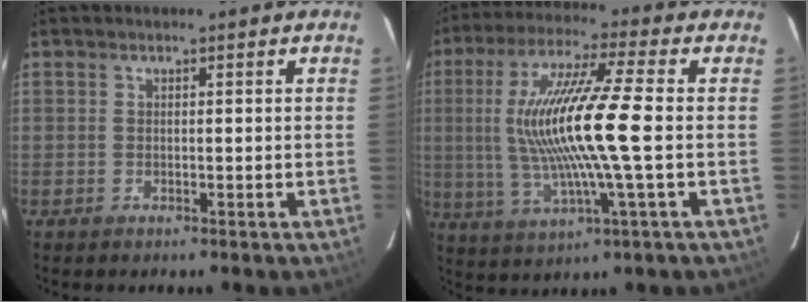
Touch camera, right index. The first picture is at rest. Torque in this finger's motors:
{"motor_torque": [1.66, -0.48, 1.05, 0.21]}